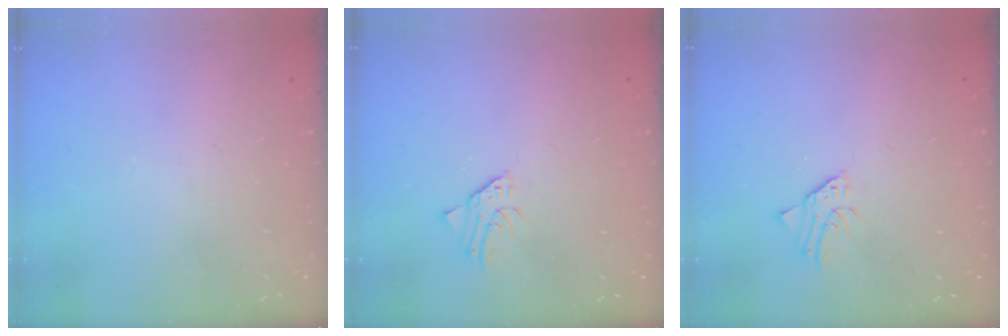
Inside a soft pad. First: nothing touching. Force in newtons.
{"total": 2.3, "press": 2.3, "slide": 0.1}
{"total": 2.3, "press": 2.3, "slide": 0.1}